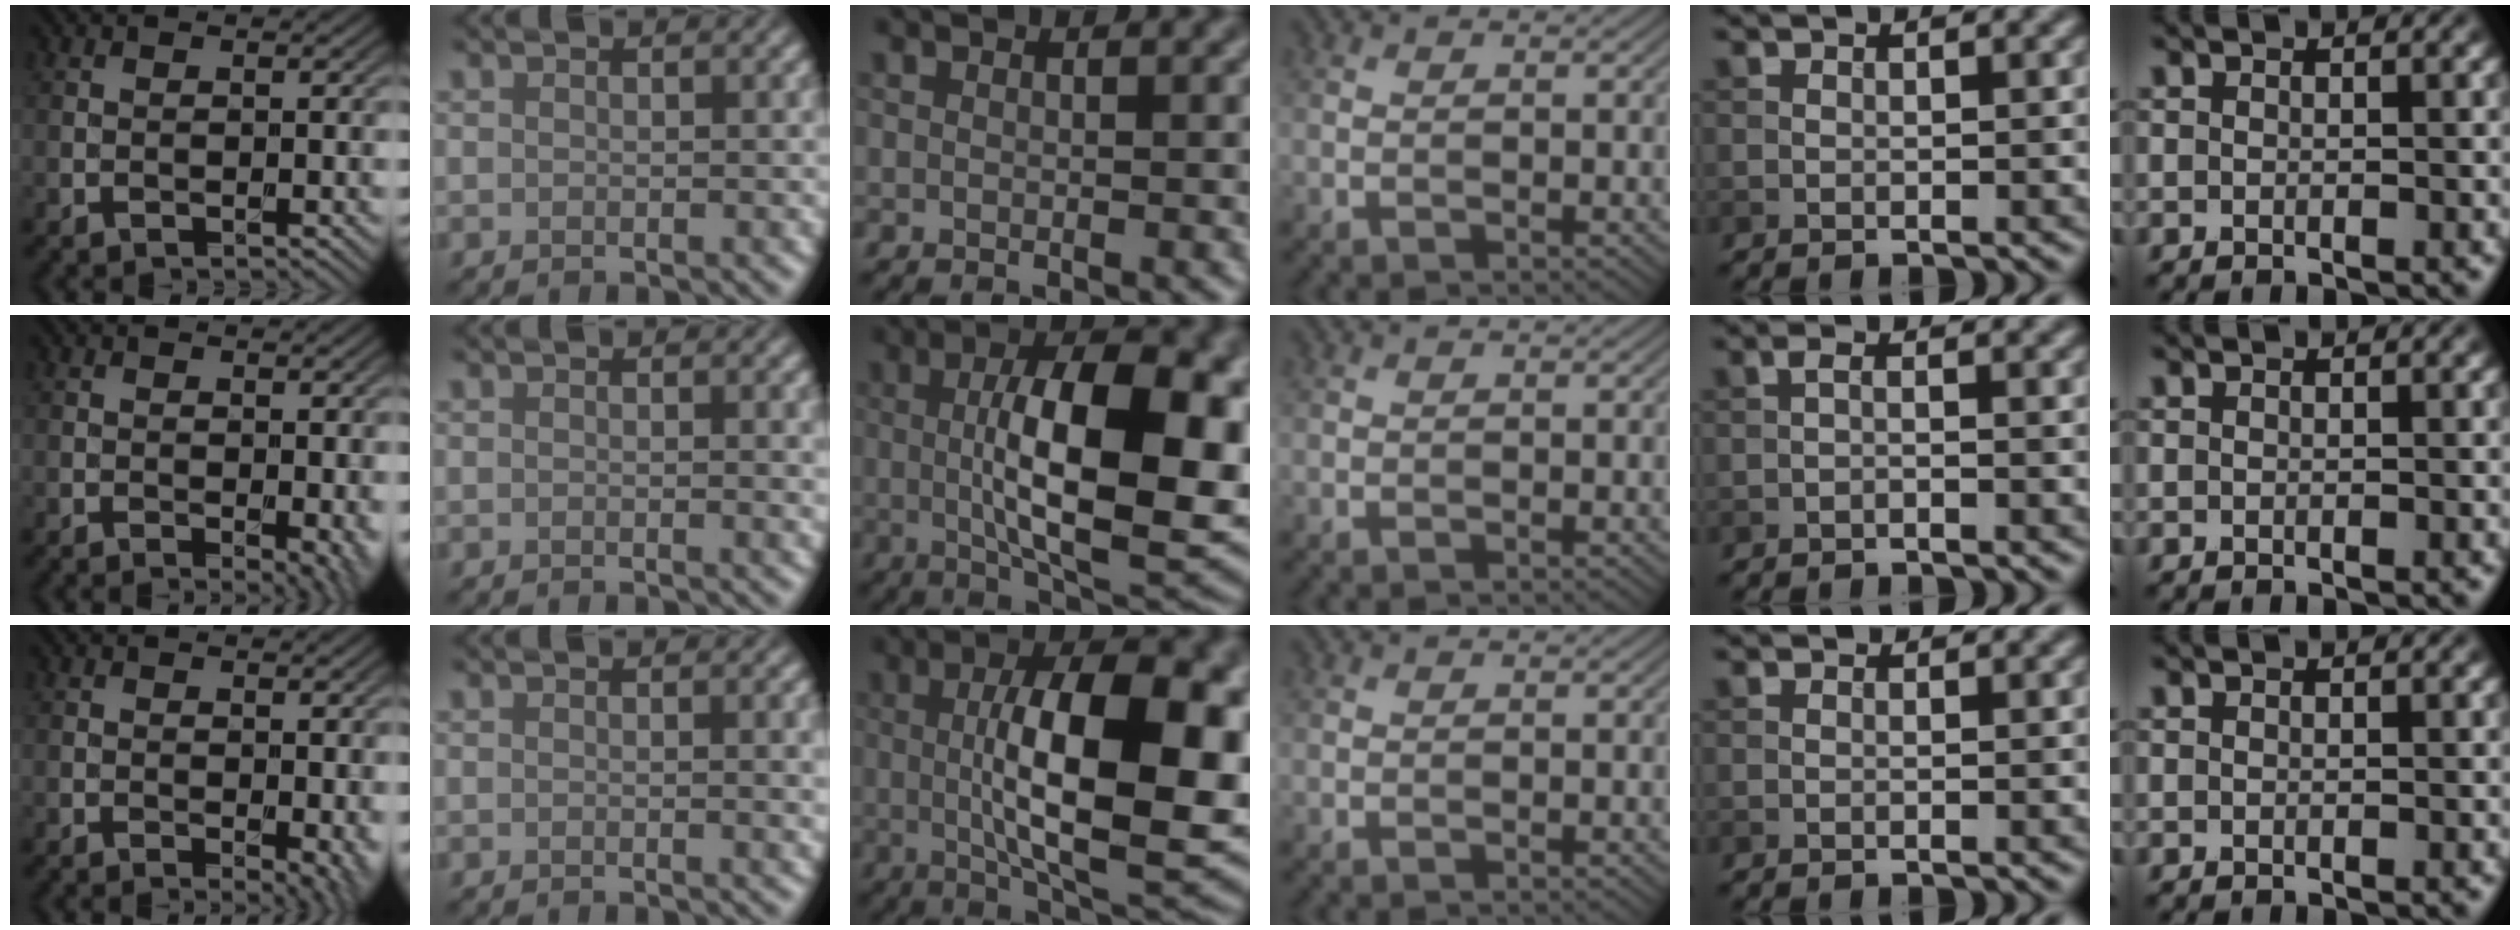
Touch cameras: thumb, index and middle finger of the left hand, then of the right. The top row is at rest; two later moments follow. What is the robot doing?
{"motion": "unscrew", "object": "dispenser bottle"}